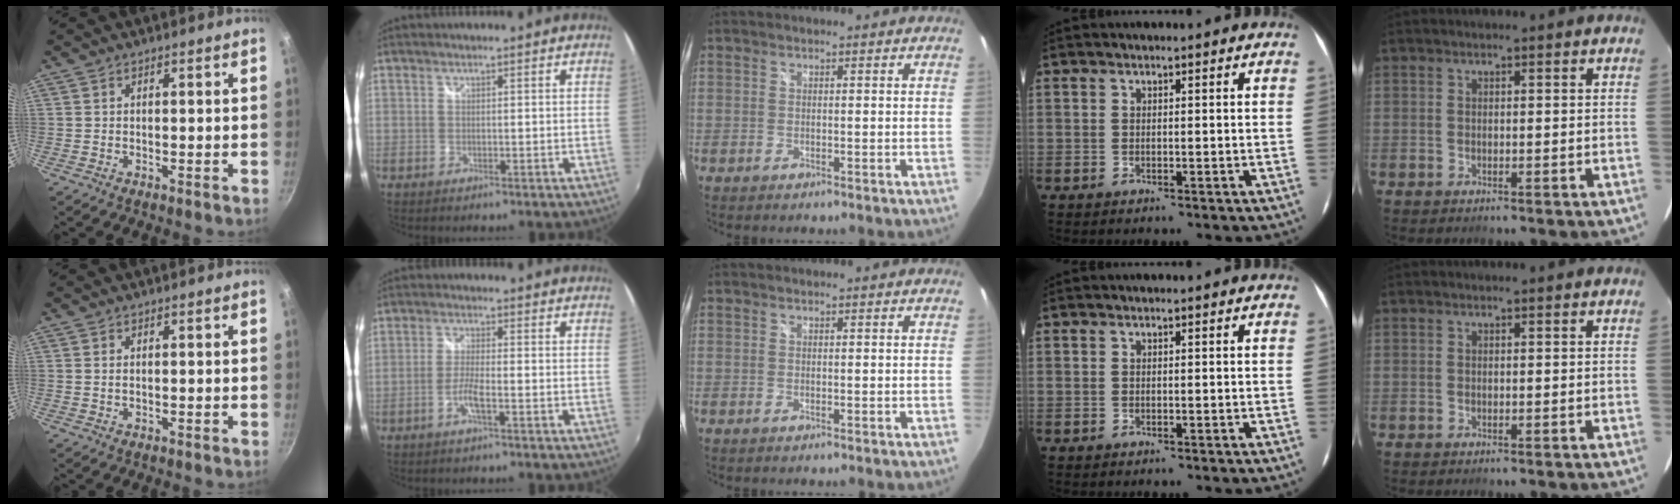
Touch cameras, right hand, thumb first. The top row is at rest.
{"thumb": {"total": 0.7, "force": [0.1, 0.3, 0.6], "torque": [-0.011, 0.000, 0.001]}, "index": {"total": 3.6, "force": [-1.7, 0.2, 3.2], "torque": [-0.071, -0.002, -0.036]}}